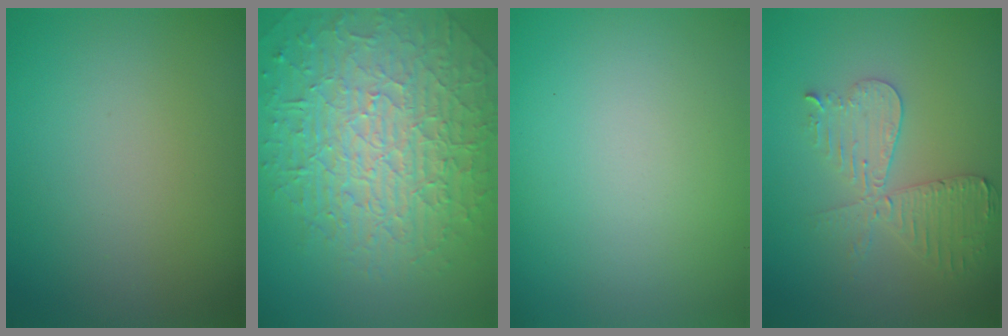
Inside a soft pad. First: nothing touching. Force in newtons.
{"total": 10.0, "press": 6.5, "slide": 7.7}
{"total": 0.0}
{"total": 4.1, "press": 3.6, "slide": 2.0}